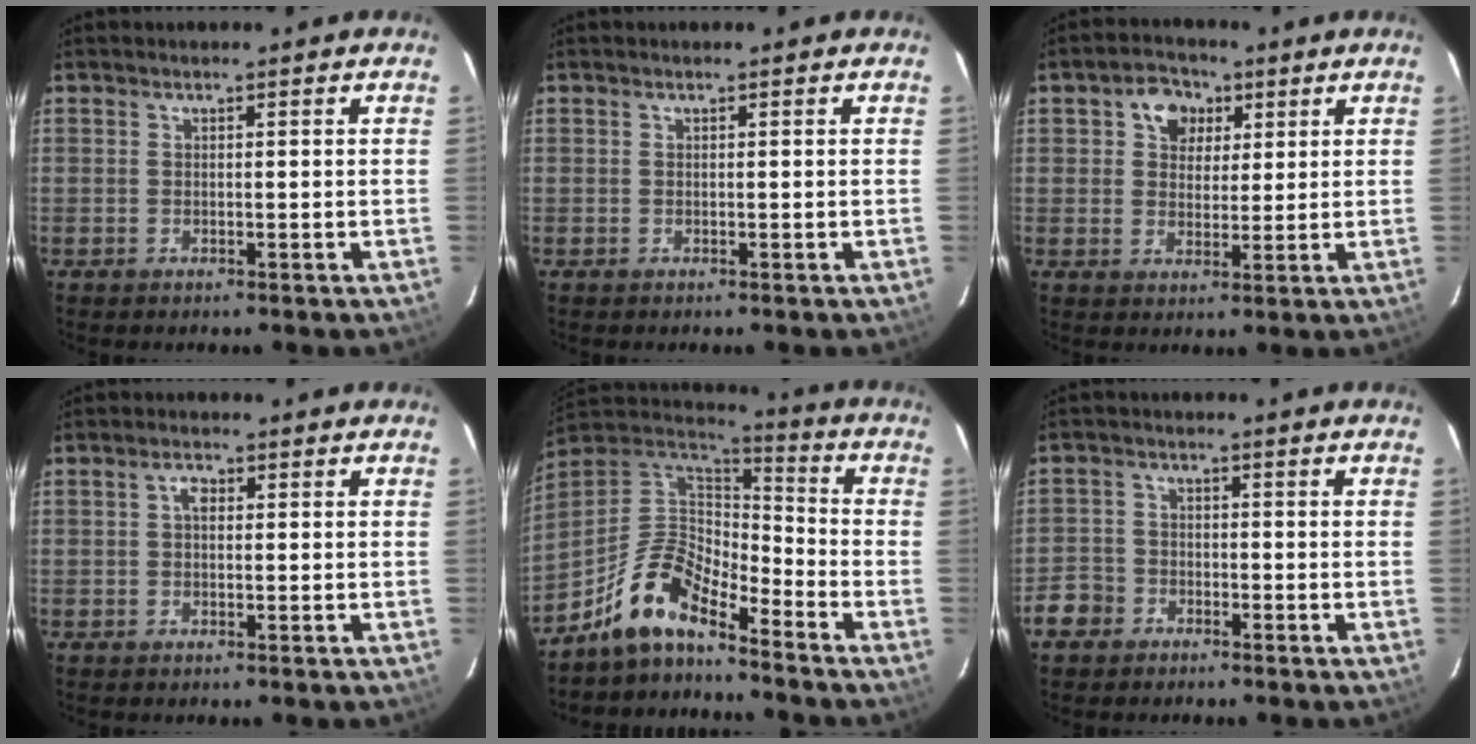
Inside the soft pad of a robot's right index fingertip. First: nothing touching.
{"total": 0.0}
{"total": 6.3, "force": [2.6, 5.1, 2.5], "torque": [-0.036, 0.014, 0.044]}
{"total": 1.6, "force": [0.3, 1.1, 1.2], "torque": [-0.022, 0.008, 0.002]}
{"total": 11.8, "force": [-9.5, 3.7, 6.0], "torque": [-0.129, 0.019, -0.194]}
{"total": 5.4, "force": [-3.4, 4.2, 0.9], "torque": [-0.020, 0.017, -0.067]}